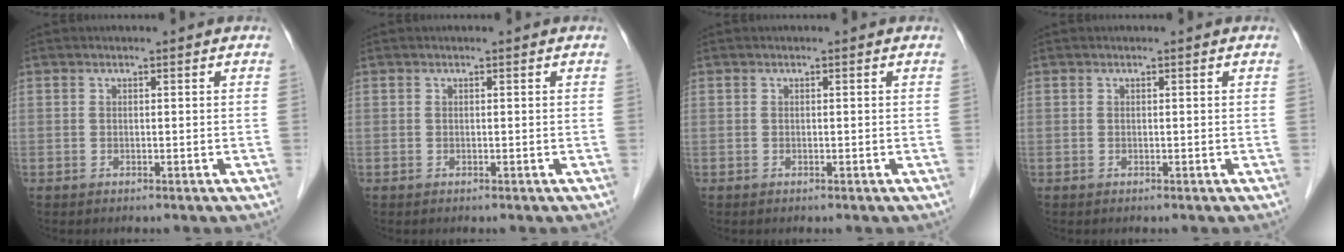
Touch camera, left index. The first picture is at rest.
{"total": 0.0}
{"total": 0.0}
{"total": 0.0}